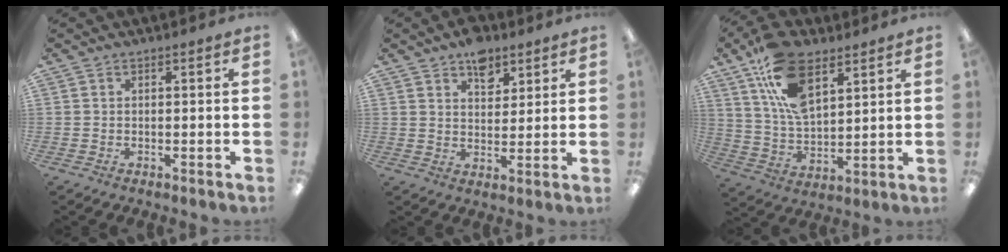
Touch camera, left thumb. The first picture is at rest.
{"total": 7.6, "force": [5.2, 4.6, 3.0], "torque": [-0.029, -0.023, 0.089]}
{"total": 15.7, "force": [8.4, 8.2, 10.4], "torque": [-0.201, -0.016, 0.156]}